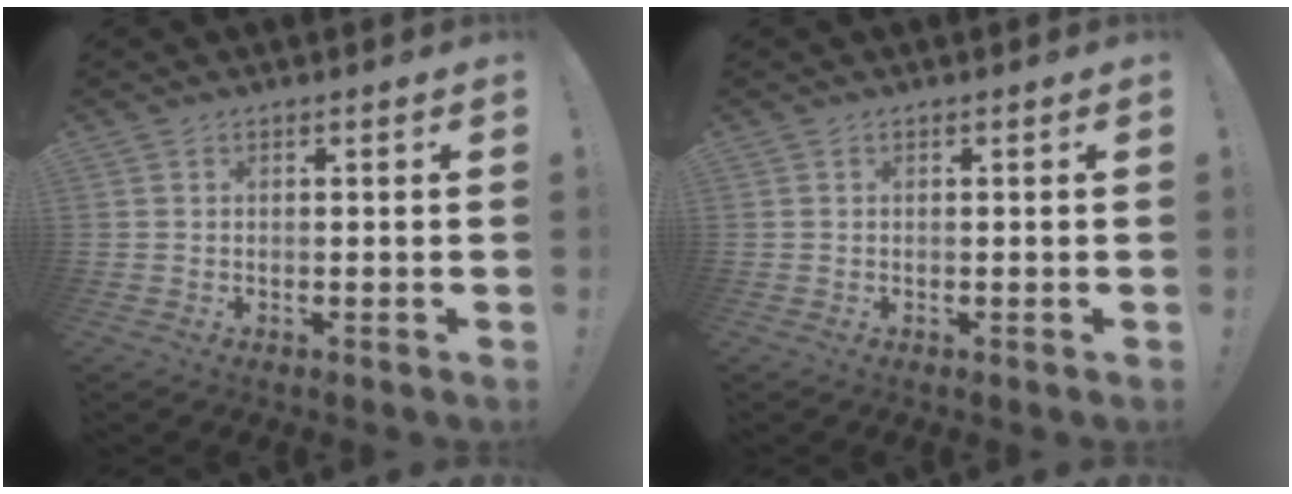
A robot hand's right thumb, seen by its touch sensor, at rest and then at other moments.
{"total": 0.0}